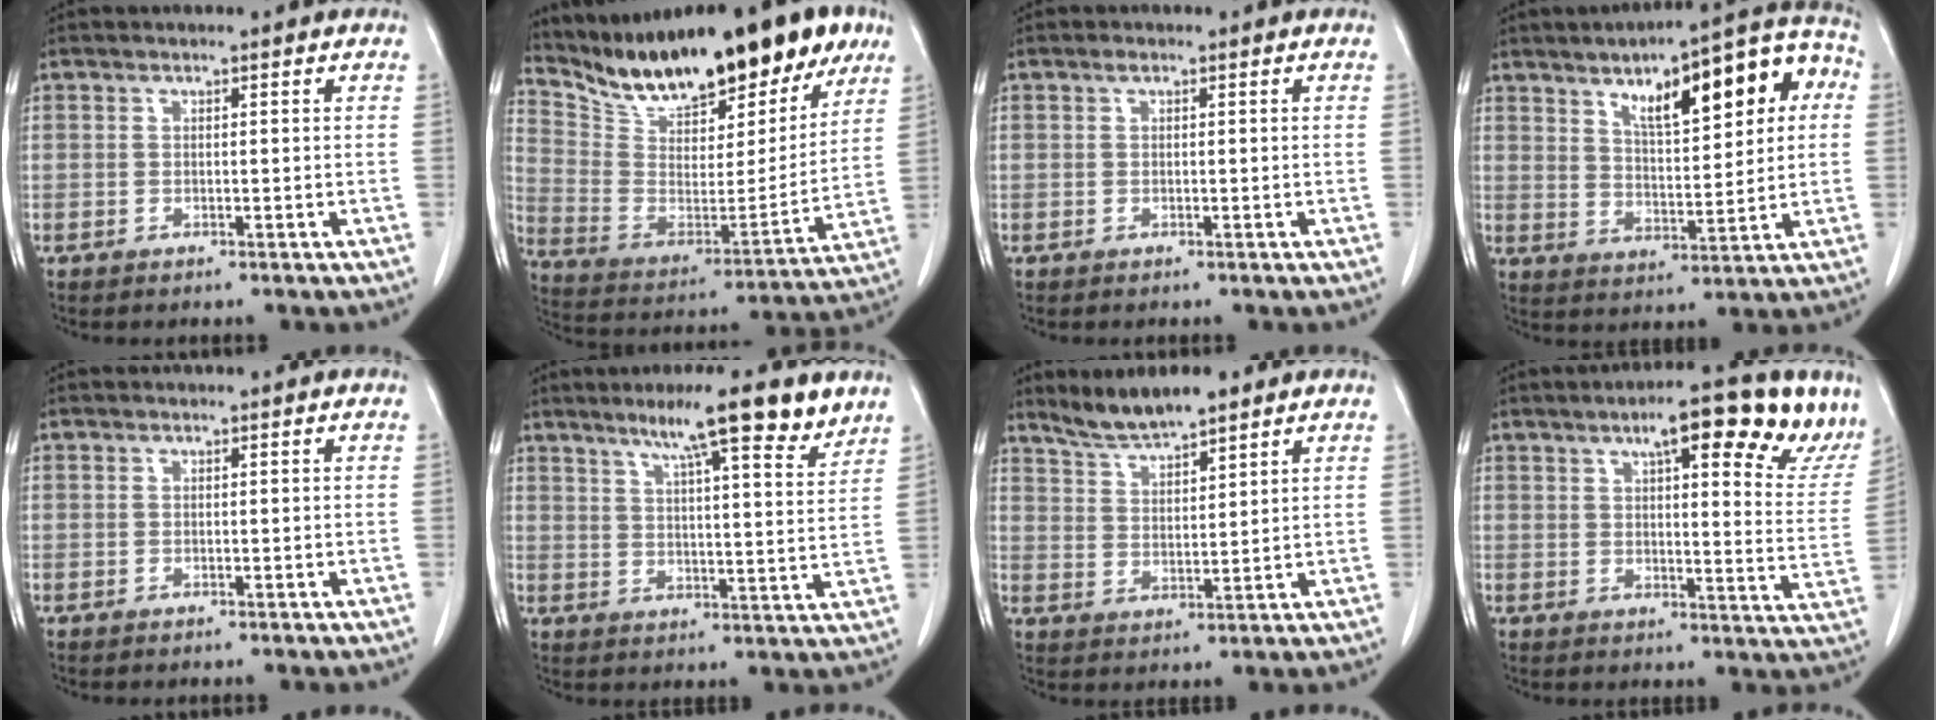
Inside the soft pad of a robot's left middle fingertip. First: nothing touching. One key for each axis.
{"total": 25.1, "fx": 19.7, "fy": 7.3, "fz": 13.7, "tx": -0.216, "ty": -0.007, "tz": 0.305}
{"total": 0.5, "fx": 0.3, "fy": 0.3, "fz": 0.3, "tx": -0.005, "ty": 0.004, "tz": 0.004}
{"total": 16.3, "fx": 6.0, "fy": 5.0, "fz": 14.3, "tx": -0.189, "ty": 0.036, "tz": 0.086}
{"total": 0.0}
{"total": 12.7, "fx": 9.4, "fy": 0.9, "fz": 8.4, "tx": -0.122, "ty": 0.003, "tz": 0.131}
{"total": 7.0, "fx": 6.0, "fy": 0.9, "fz": 3.4, "tx": -0.071, "ty": 0.006, "tz": 0.117}
{"total": 17.8, "fx": 12.4, "fy": 3.4, "fz": 12.3, "tx": -0.155, "ty": -0.003, "tz": 0.144}